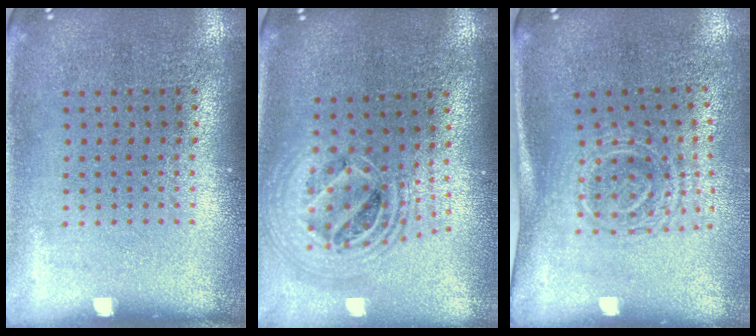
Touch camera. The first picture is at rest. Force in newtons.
{"total": 2.3, "press": 1.7, "slide": 1.5}
{"total": 1.7, "press": 1.3, "slide": 1.1}